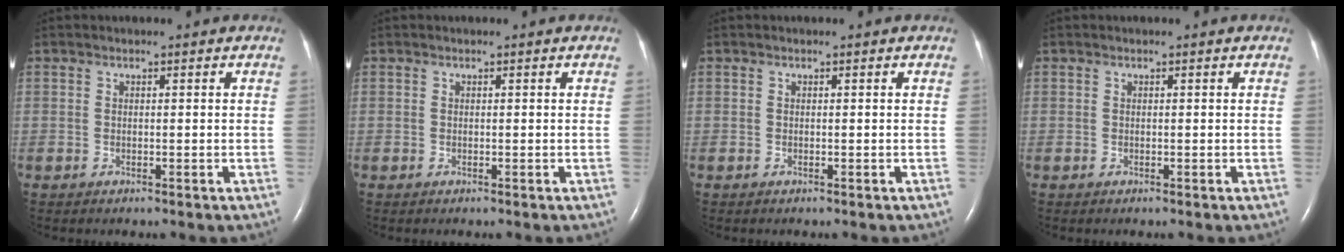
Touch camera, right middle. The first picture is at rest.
{"total": 0.0}
{"total": 0.0}
{"total": 0.0}